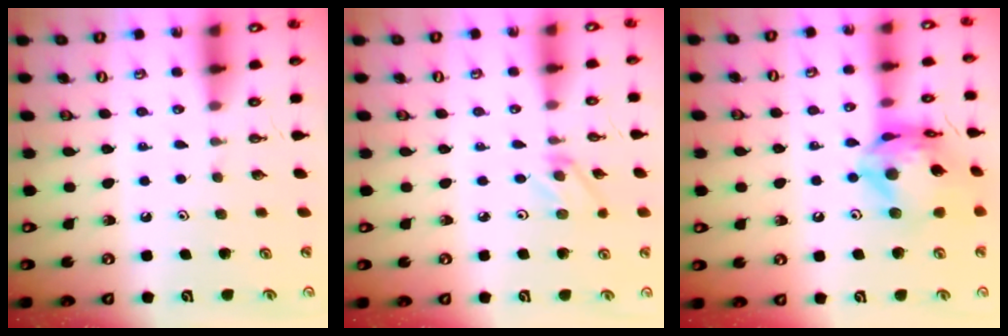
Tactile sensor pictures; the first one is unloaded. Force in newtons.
{"total": 3.1, "press": 3.1, "slide": 0.4}
{"total": 16.3, "press": 16.2, "slide": 2.0}